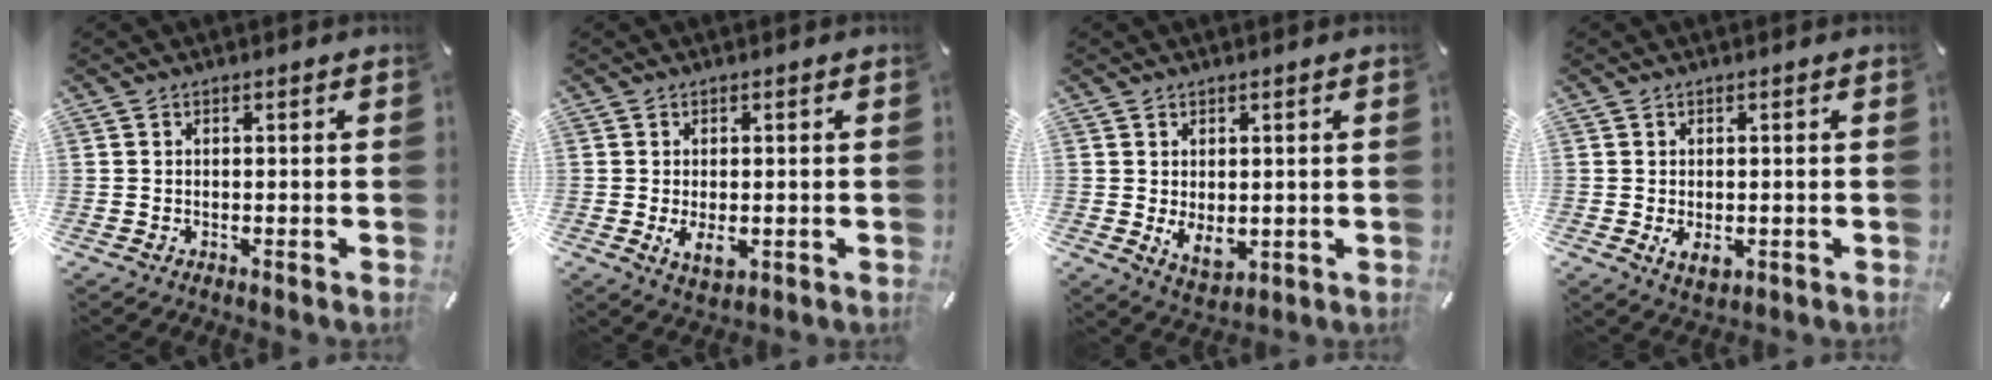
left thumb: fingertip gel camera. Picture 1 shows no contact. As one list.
[{"total": 4.3, "force": [-0.7, 2.5, 3.5], "torque": [-0.078, -0.009, -0.017]}, {"total": 5.1, "force": [0.4, 3.7, 3.5], "torque": [-0.067, -0.010, 0.006]}, {"total": 3.3, "force": [-0.6, 2.2, 2.3], "torque": [-0.037, -0.008, -0.015]}]